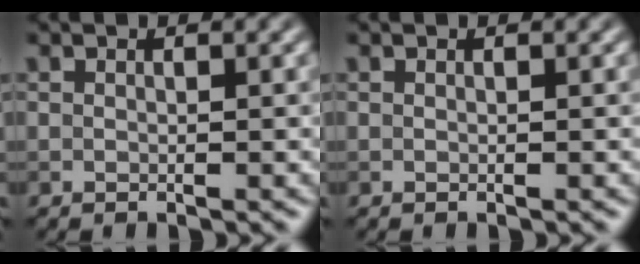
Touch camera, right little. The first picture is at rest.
{"total": 0.0}